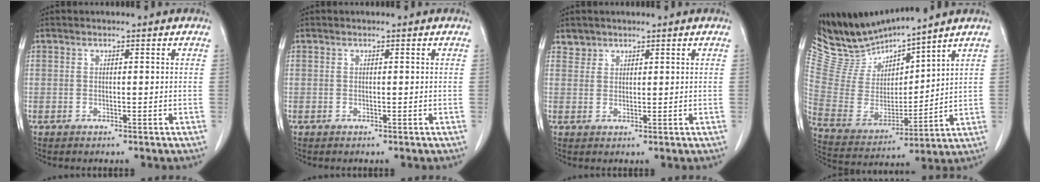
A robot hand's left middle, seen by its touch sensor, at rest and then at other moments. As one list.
[{"total": 0.0}, {"total": 1.5, "force": [1.3, 0.8, -0.3], "torque": [0.014, 0.006, 0.019]}, {"total": 11.4, "force": [11.3, 0.5, 1.8], "torque": [-0.059, -0.006, 0.243]}]